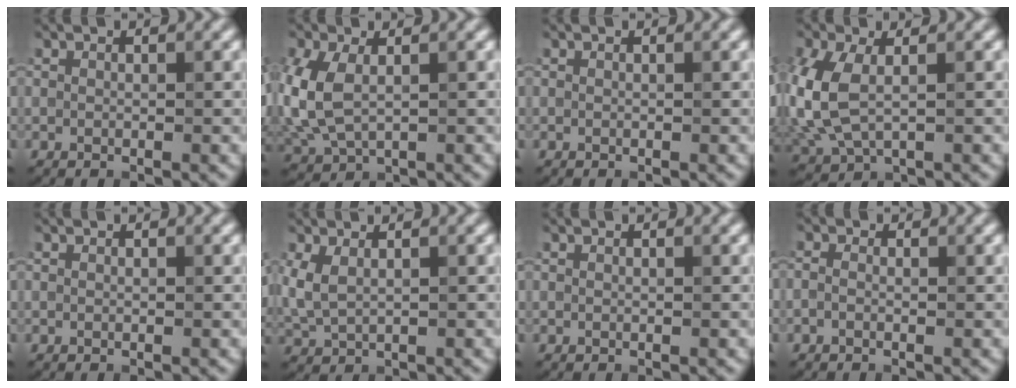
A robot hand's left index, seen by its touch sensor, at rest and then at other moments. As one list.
[{"total": 5.8, "force": [0.2, 3.6, 4.5], "torque": [-0.127, -0.002, 0.005]}, {"total": 0.0}, {"total": 6.6, "force": [0.1, 4.0, 5.3], "torque": [-0.148, -0.003, 0.002]}, {"total": 0.0}, {"total": 2.6, "force": [0.7, 1.4, 2.0], "torque": [-0.056, 0.002, 0.017]}, {"total": 0.0}, {"total": 1.1, "force": [-0.4, 0.7, 0.8], "torque": [-0.021, -0.003, -0.013]}]